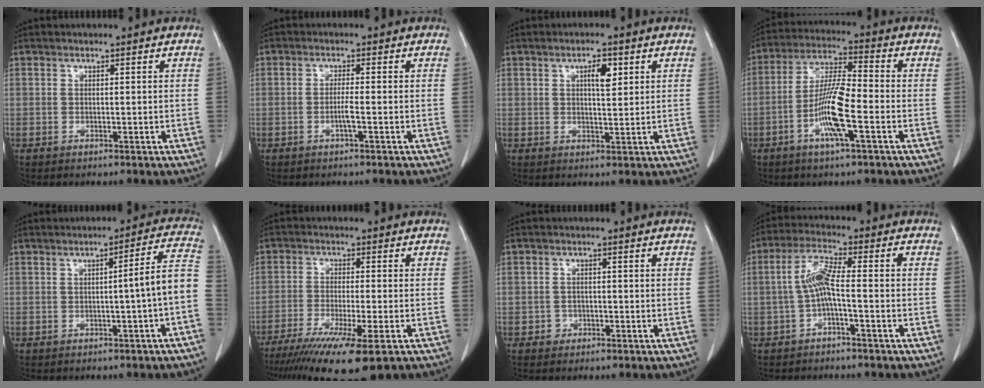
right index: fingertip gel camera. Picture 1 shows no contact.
{"total": 2.1, "force": [-0.7, -0.2, 1.9], "torque": [-0.038, -0.001, -0.014]}
{"total": 3.6, "force": [1.5, 1.1, 3.1], "torque": [-0.052, 0.000, 0.025]}
{"total": 10.3, "force": [-3.5, 1.1, 9.6], "torque": [-0.190, -0.001, -0.070]}
{"total": 6.7, "force": [-1.6, -0.8, 6.4], "torque": [-0.076, 0.017, -0.023]}
{"total": 13.8, "force": [-9.3, 1.2, 10.2], "torque": [-0.165, -0.039, -0.148]}
{"total": 1.8, "force": [-0.8, 1.5, 0.1], "torque": [0.002, 0.008, -0.015]}
{"total": 5.8, "force": [-1.2, 0.7, 5.7], "torque": [-0.117, 0.016, -0.025]}